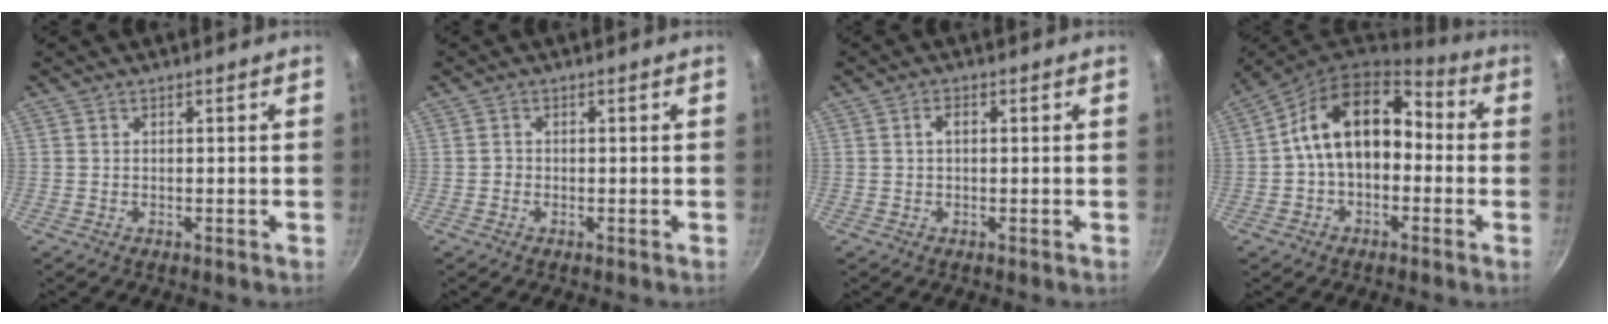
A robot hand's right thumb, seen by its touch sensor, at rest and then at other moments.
{"total": 0.8, "force": [-0.3, 0.8, 0.2], "torque": [0.001, 0.004, -0.006]}
{"total": 1.7, "force": [0.2, 1.0, 1.4], "torque": [-0.023, 0.007, 0.003]}
{"total": 15.4, "force": [-0.3, 9.9, 11.7], "torque": [-0.166, 0.051, -0.019]}